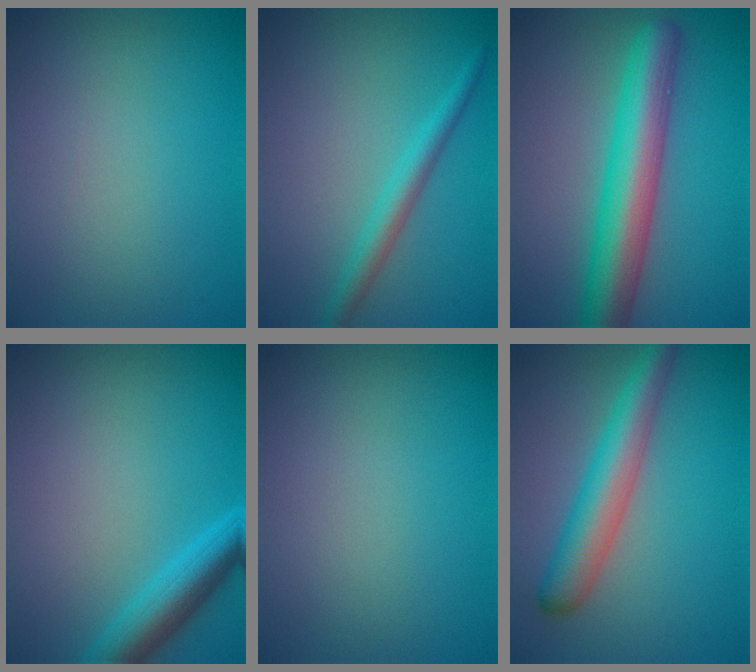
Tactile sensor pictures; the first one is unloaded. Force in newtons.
{"total": 2.5, "press": 2.5, "slide": 0.1}
{"total": 8.0, "press": 8.0, "slide": 0.2}
{"total": 4.2, "press": 4.2, "slide": 0.2}
{"total": 0.0}
{"total": 5.5, "press": 5.5, "slide": 0.1}